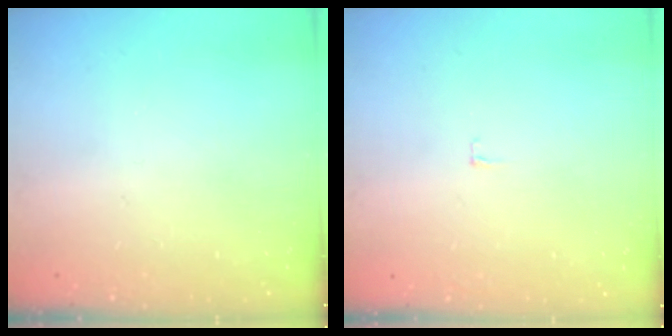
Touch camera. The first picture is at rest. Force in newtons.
{"total": 2.4, "press": 2.4, "slide": 0.2}